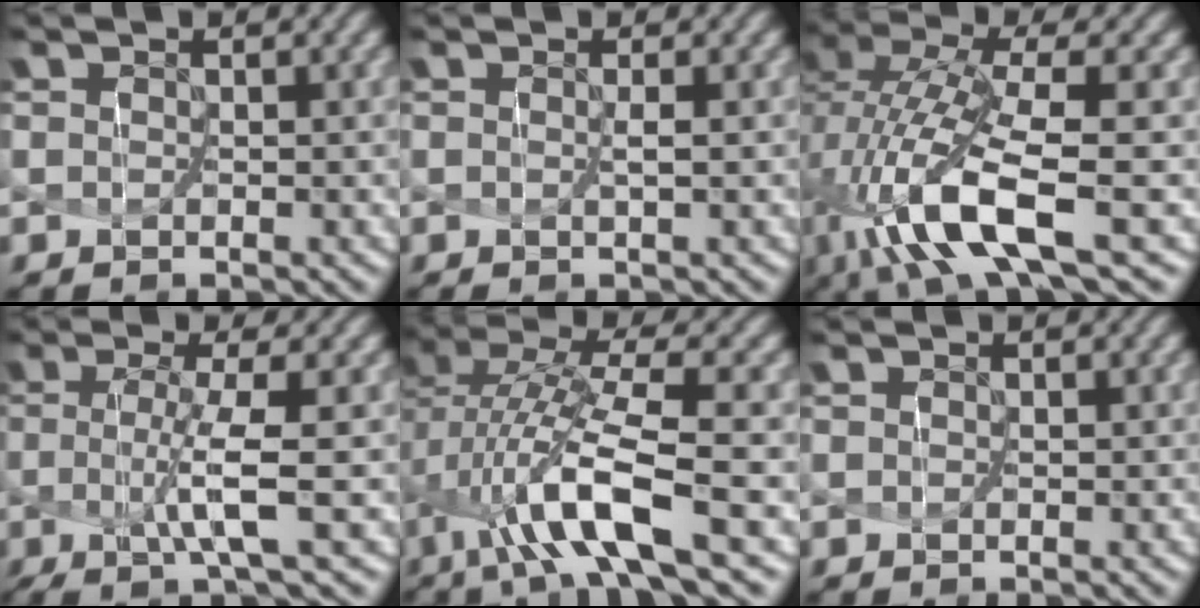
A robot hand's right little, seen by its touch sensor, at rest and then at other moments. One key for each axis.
{"total": 0.8, "fx": -0.1, "fy": -0.3, "fz": 0.7, "tx": -0.021, "ty": -0.002, "tz": 0.008}
{"total": 8.8, "fx": -2.8, "fy": 2.0, "fz": 8.1, "tx": -0.170, "ty": -0.003, "tz": -0.047}
{"total": 4.7, "fx": -1.5, "fy": -0.3, "fz": 4.4, "tx": -0.094, "ty": -0.011, "tz": -0.017}
{"total": 7.8, "fx": -2.4, "fy": 1.2, "fz": 7.3, "tx": -0.139, "ty": 0.006, "tz": -0.038}
{"total": 0.0}